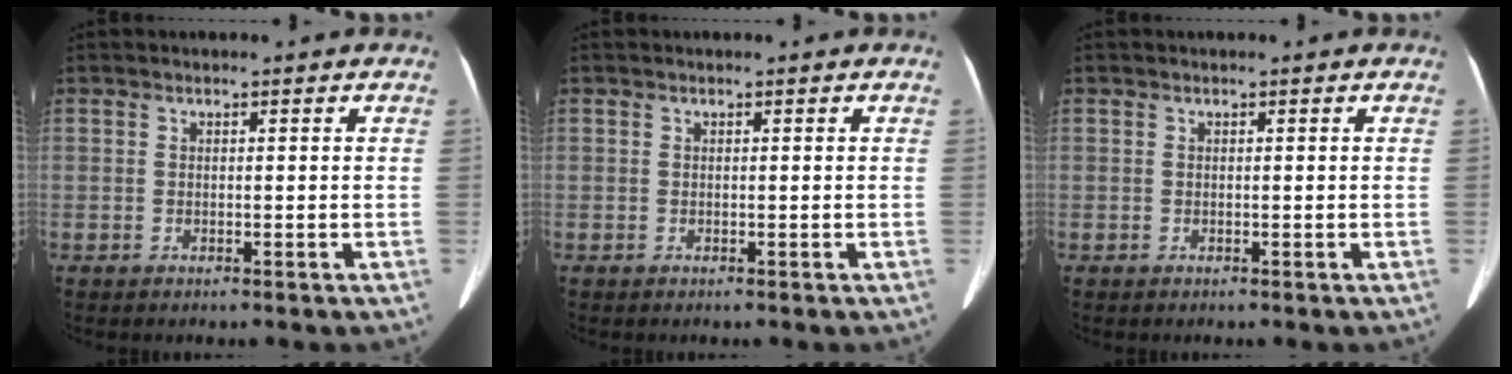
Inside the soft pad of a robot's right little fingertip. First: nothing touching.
{"total": 0.0}
{"total": 0.0}